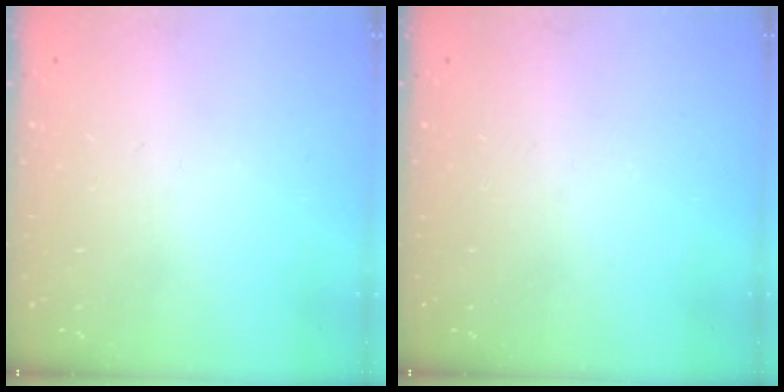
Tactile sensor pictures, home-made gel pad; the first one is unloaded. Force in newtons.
{"total": 0.0}